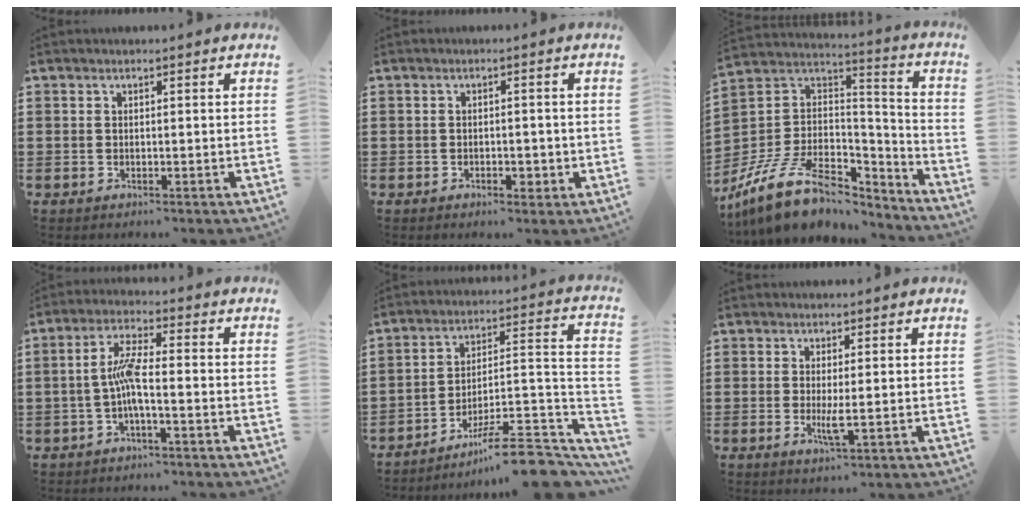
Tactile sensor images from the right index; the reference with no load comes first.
{"total": 1.7, "force": [-0.9, 1.1, 1.1], "torque": [-0.023, 0.002, -0.019]}
{"total": 13.0, "force": [-8.3, 6.2, 7.9], "torque": [-0.169, 0.021, -0.151]}
{"total": 5.6, "force": [-1.3, 0.9, 5.4], "torque": [-0.112, -0.002, -0.030]}
{"total": 10.0, "force": [-7.9, 1.4, 6.0], "torque": [-0.084, 0.017, -0.150]}
{"total": 2.5, "force": [-0.2, 0.2, 2.4], "torque": [-0.045, -0.004, -0.004]}